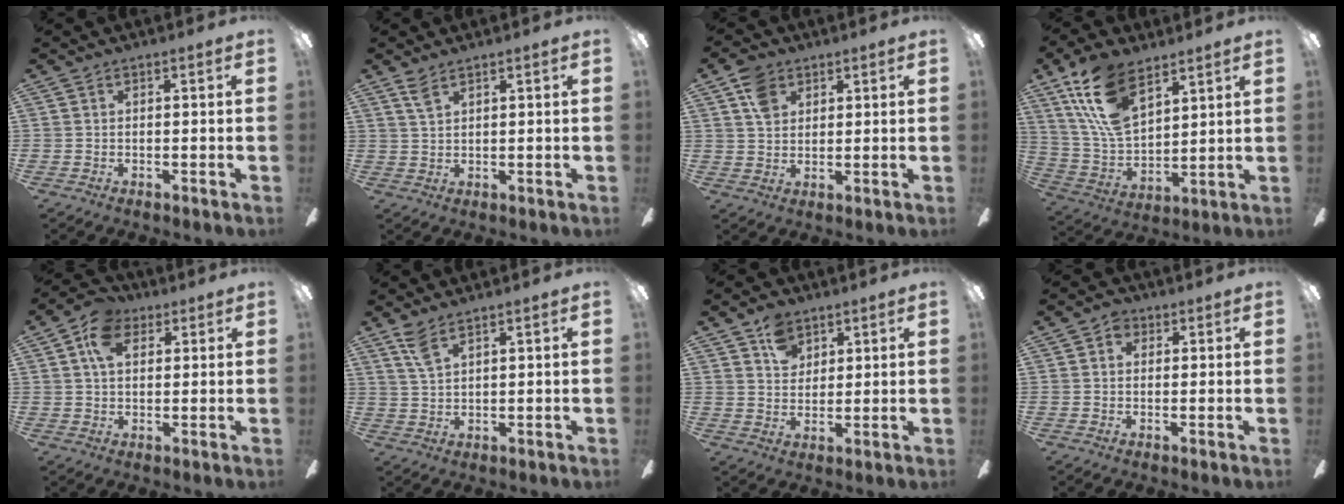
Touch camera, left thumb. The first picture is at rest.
{"total": 3.3, "force": [2.2, 1.2, 2.0], "torque": [-0.047, 0.001, 0.041]}
{"total": 6.5, "force": [3.6, 4.6, 2.8], "torque": [-0.053, 0.001, 0.069]}
{"total": 17.7, "force": [10.4, 8.9, 11.1], "torque": [-0.246, -0.032, 0.191]}
{"total": 8.7, "force": [3.7, 5.8, 5.4], "torque": [-0.099, 0.013, 0.070]}
{"total": 4.7, "force": [3.3, 1.3, 3.0], "torque": [-0.069, -0.005, 0.061]}
{"total": 6.6, "force": [4.1, 4.6, 2.4], "torque": [-0.039, -0.003, 0.075]}
{"total": 2.9, "force": [0.8, 2.2, 1.6], "torque": [-0.023, 0.006, 0.012]}